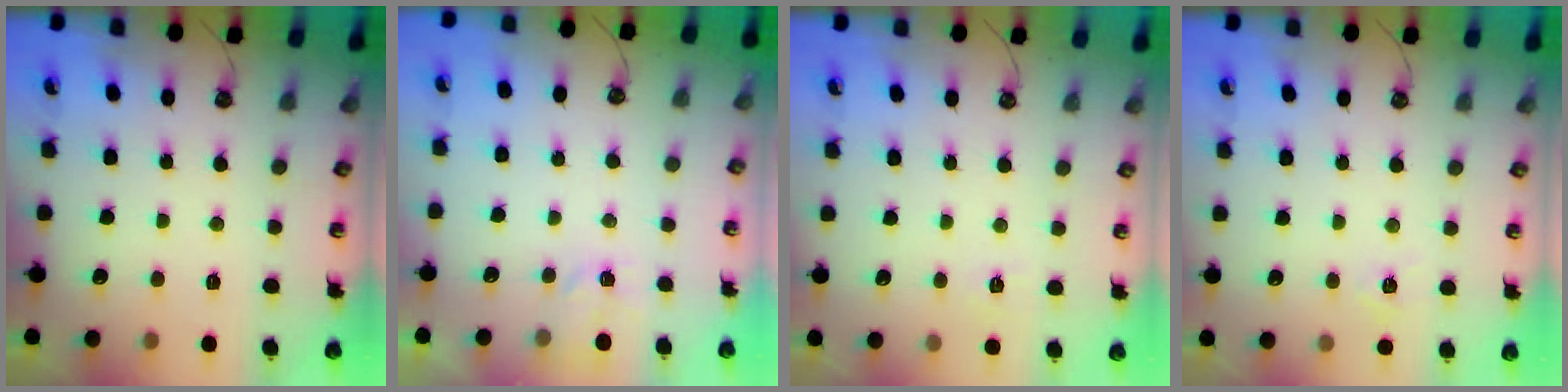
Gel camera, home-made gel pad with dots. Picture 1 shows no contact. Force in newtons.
{"total": 3.1, "press": 3.1, "slide": 0.4}
{"total": 4.2, "press": 4.2, "slide": 0.6}
{"total": 4.5, "press": 4.5, "slide": 0.4}